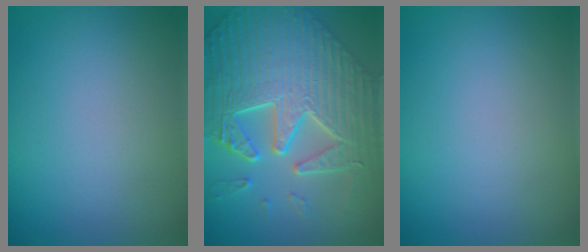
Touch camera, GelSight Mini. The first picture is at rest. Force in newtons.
{"total": 9.4, "press": 7.4, "slide": 5.9}
{"total": 0.0}